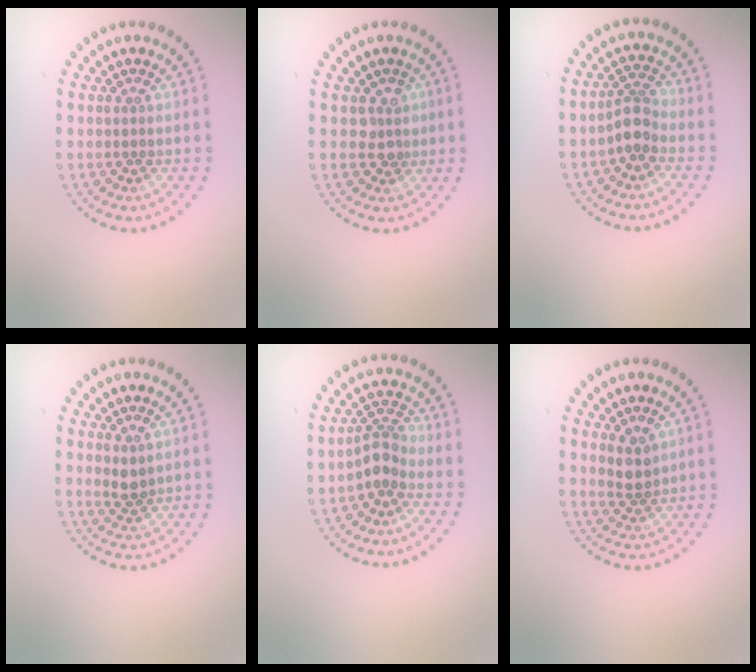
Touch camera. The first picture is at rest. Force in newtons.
{"total": 1.8, "press": 1.5, "slide": 0.9}
{"total": 2.6, "press": 2.0, "slide": 1.7}
{"total": 1.5, "press": 1.3, "slide": 0.7}
{"total": 2.4, "press": 1.8, "slide": 1.6}
{"total": 2.1, "press": 1.8, "slide": 1.1}